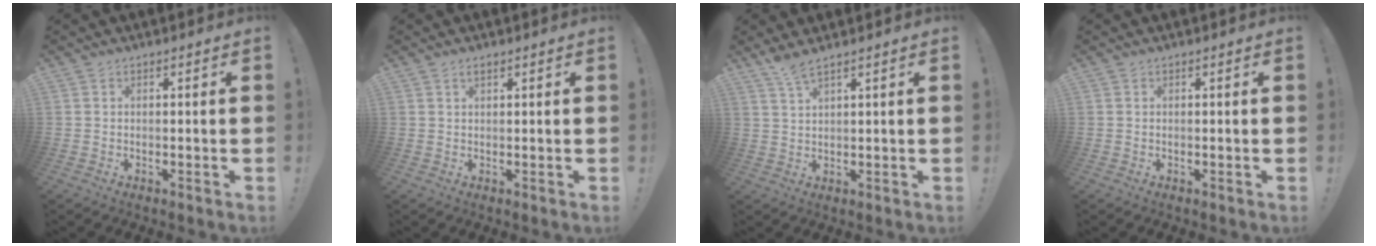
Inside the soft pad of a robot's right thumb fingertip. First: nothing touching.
{"total": 1.4, "force": [0.9, 0.6, 0.9], "torque": [-0.015, -0.001, 0.015]}
{"total": 4.0, "force": [3.2, 0.1, 2.4], "torque": [-0.046, -0.018, 0.055]}
{"total": 0.0}